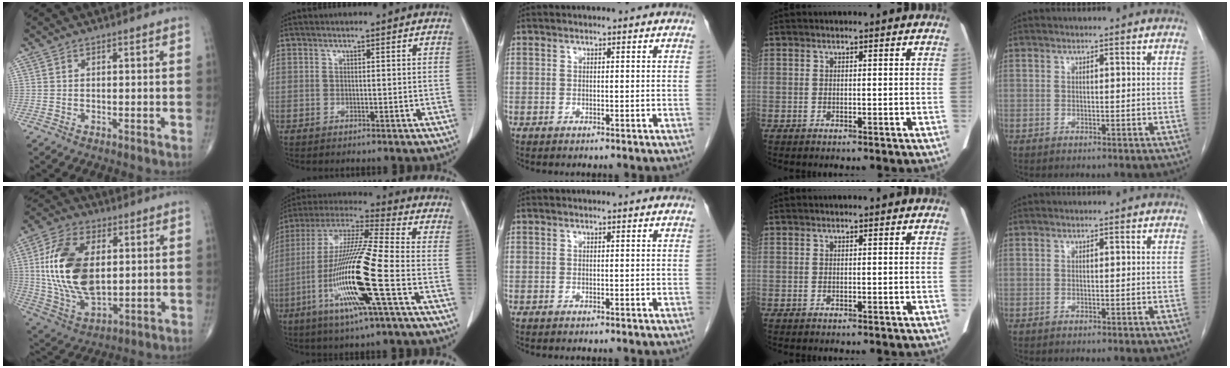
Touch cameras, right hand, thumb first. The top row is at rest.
{"thumb": {"total": 19.4, "force": [2.7, 11.0, 15.8], "torque": [-0.305, -0.010, 0.055]}, "index": {"total": 18.3, "force": [-5.7, 0.0, 17.4], "torque": [-0.358, -0.020, -0.117]}}